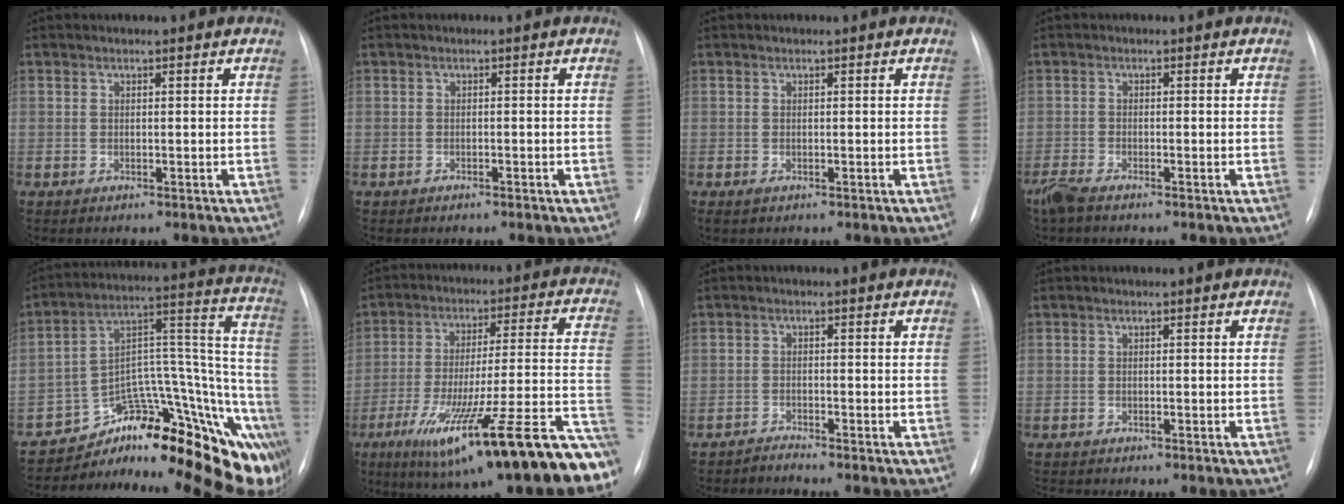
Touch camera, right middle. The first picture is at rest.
{"total": 0.6, "force": [-0.5, 0.2, 0.4], "torque": [-0.012, -0.001, -0.006]}
{"total": 0.5, "force": [-0.3, 0.3, 0.3], "torque": [-0.007, -0.001, -0.003]}
{"total": 2.9, "force": [-2.4, 0.4, 1.5], "torque": [-0.040, -0.009, -0.048]}
{"total": 24.0, "force": [-18.3, 9.1, 12.6], "torque": [-0.073, 0.080, -0.235]}
{"total": 25.8, "force": [-15.8, 2.7, 20.3], "torque": [-0.228, -0.010, -0.249]}
{"total": 1.5, "force": [-1.4, -0.4, -0.3], "torque": [0.007, -0.008, -0.025]}
{"total": 0.7, "force": [-0.7, -0.1, 0.0], "torque": [-0.002, -0.005, -0.011]}